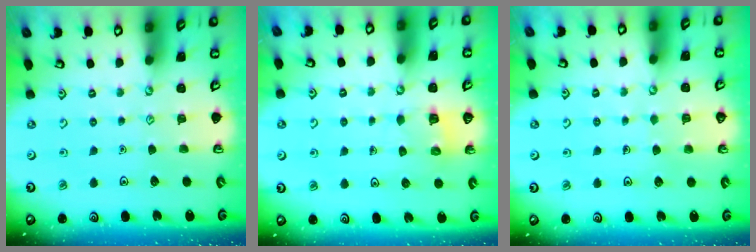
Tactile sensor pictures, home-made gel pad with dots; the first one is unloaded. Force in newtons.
{"total": 2.5, "press": 2.5, "slide": 0.1}
{"total": 3.7, "press": 3.7, "slide": 0.2}